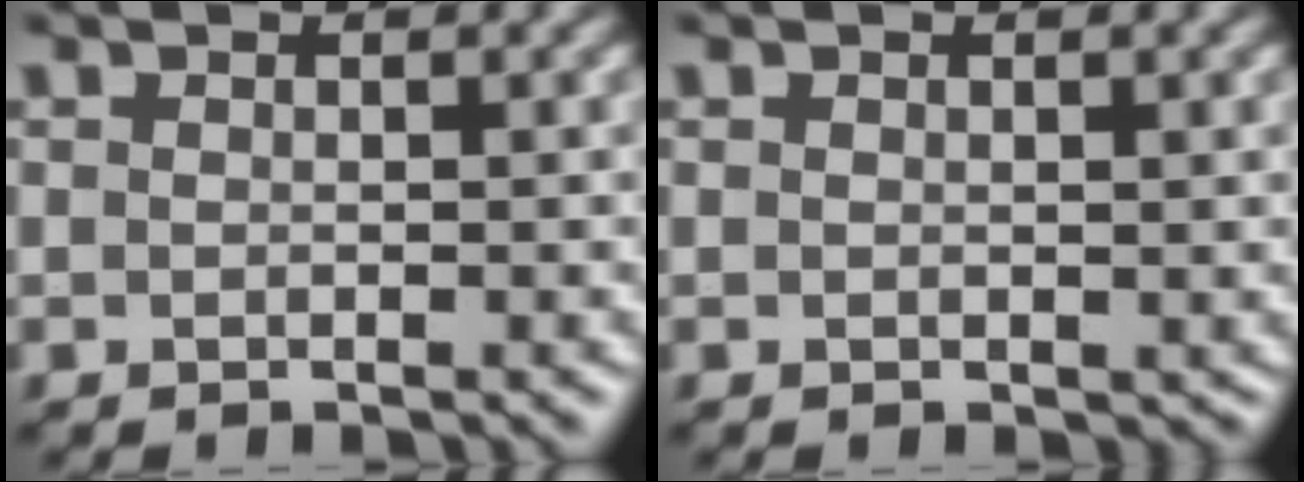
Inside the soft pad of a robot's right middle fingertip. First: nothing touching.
{"total": 0.5, "force": [0.3, 0.4, 0.3], "torque": [-0.002, -0.002, 0.003]}